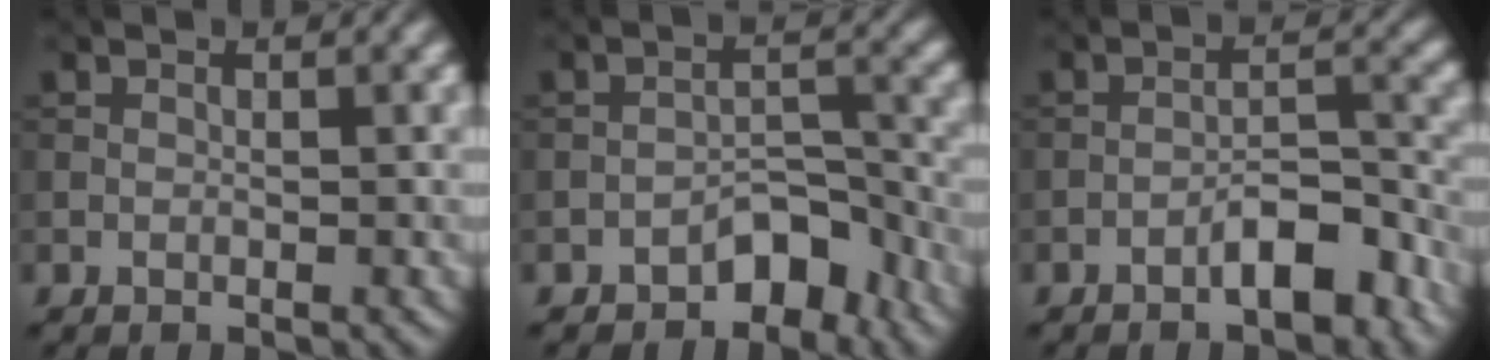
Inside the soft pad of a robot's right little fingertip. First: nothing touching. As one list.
[{"total": 3.9, "force": [-2.8, 2.0, 1.9], "torque": [-0.014, 0.012, -0.047]}, {"total": 4.5, "force": [-2.8, 1.4, 3.2], "torque": [-0.046, 0.013, -0.047]}]